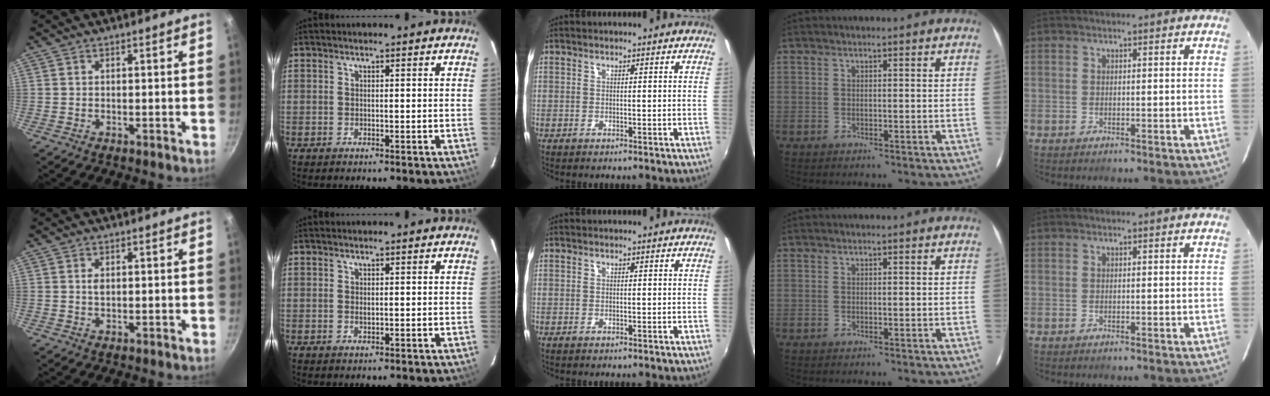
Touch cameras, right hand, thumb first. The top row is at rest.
{"thumb": {"total": 1.4, "force": [0.3, 0.9, 1.0], "torque": [-0.017, 0.000, 0.005]}, "index": {"total": 0.7, "force": [0.1, 0.3, 0.6], "torque": [-0.012, 0.001, 0.002]}}